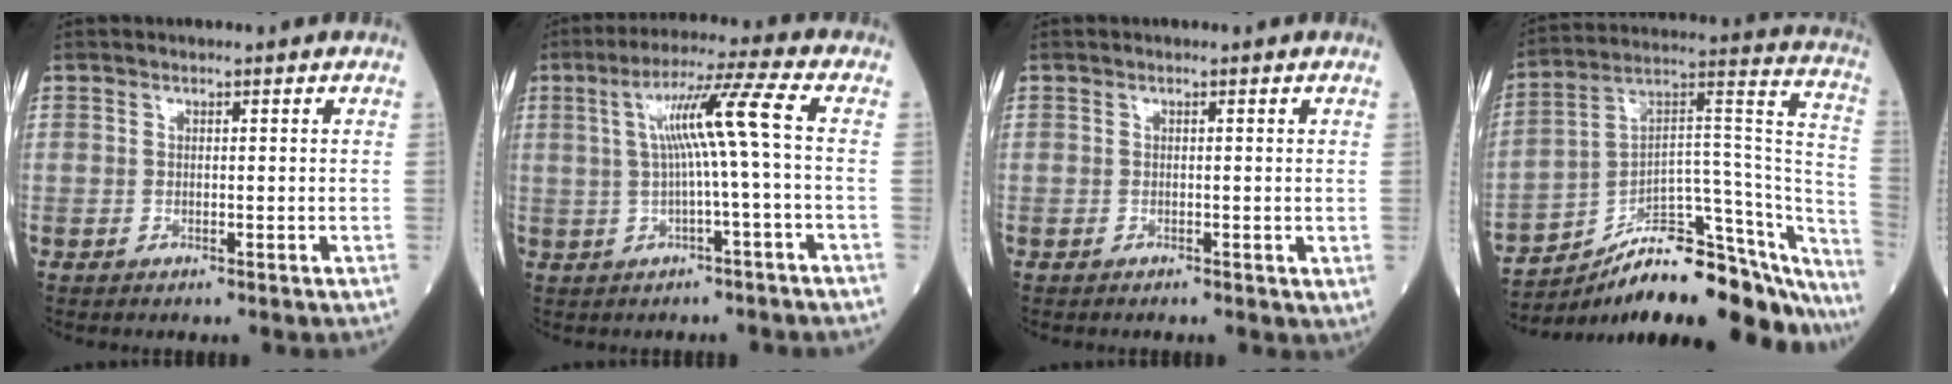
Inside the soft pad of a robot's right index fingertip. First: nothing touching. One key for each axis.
{"total": 8.4, "fx": 0.4, "fy": -1.4, "fz": 8.3, "tx": -0.148, "ty": 0.022, "tz": 0.015}
{"total": 0.5, "fx": -0.2, "fy": 0.4, "fz": 0.2, "tx": -0.002, "ty": 0.001, "tz": -0.005}
{"total": 28.3, "fx": -22.7, "fy": 7.2, "fz": 15.4, "tx": -0.167, "ty": 0.035, "tz": -0.332}